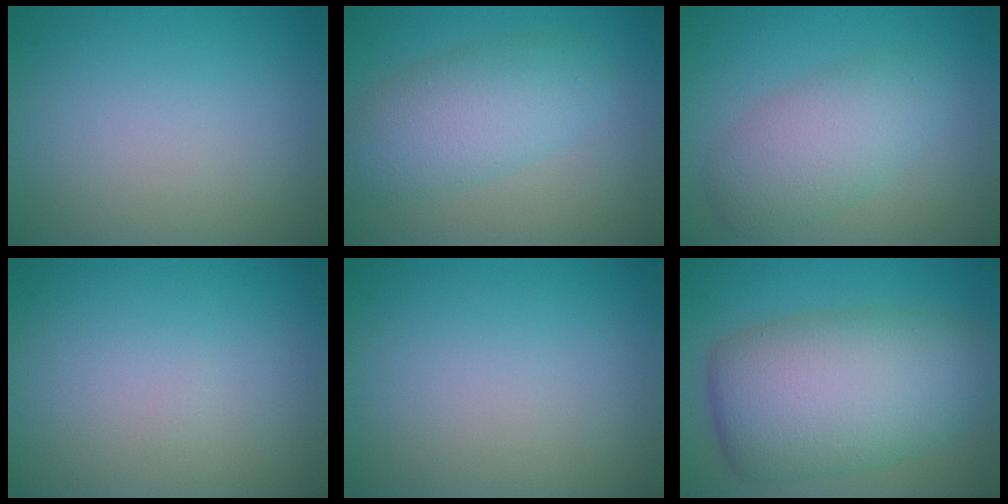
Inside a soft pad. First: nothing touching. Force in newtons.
{"total": 5.1, "press": 5.1, "slide": 0.2}
{"total": 4.5, "press": 4.5, "slide": 0.1}
{"total": 0.0}
{"total": 0.0}
{"total": 10.8, "press": 10.8, "slide": 0.3}